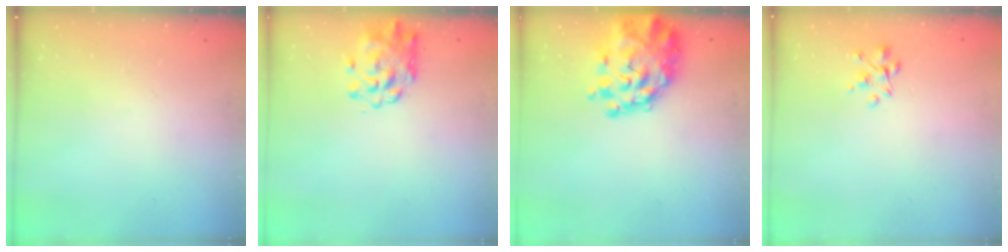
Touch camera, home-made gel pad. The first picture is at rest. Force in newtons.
{"total": 2.8, "press": 2.6, "slide": 0.8}
{"total": 5.9, "press": 5.5, "slide": 2.1}
{"total": 2.4, "press": 2.3, "slide": 0.8}